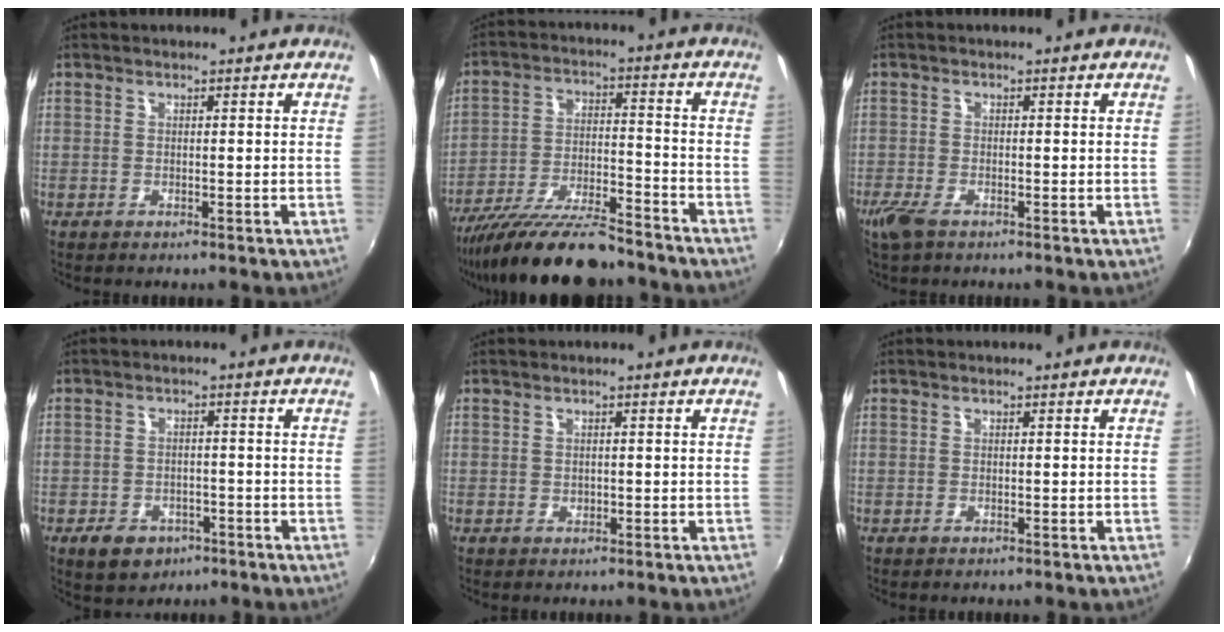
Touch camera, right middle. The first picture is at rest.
{"total": 16.6, "force": [-14.2, 2.9, 8.0], "torque": [-0.165, -0.033, -0.239]}
{"total": 3.6, "force": [-2.4, 1.3, 2.3], "torque": [-0.058, -0.010, -0.049]}
{"total": 6.5, "force": [-3.8, 4.5, 2.8], "torque": [-0.072, -0.004, -0.050]}
{"total": 0.6, "force": [0.0, 0.6, 0.1], "torque": [0.002, -0.002, -0.001]}
{"total": 0.0}